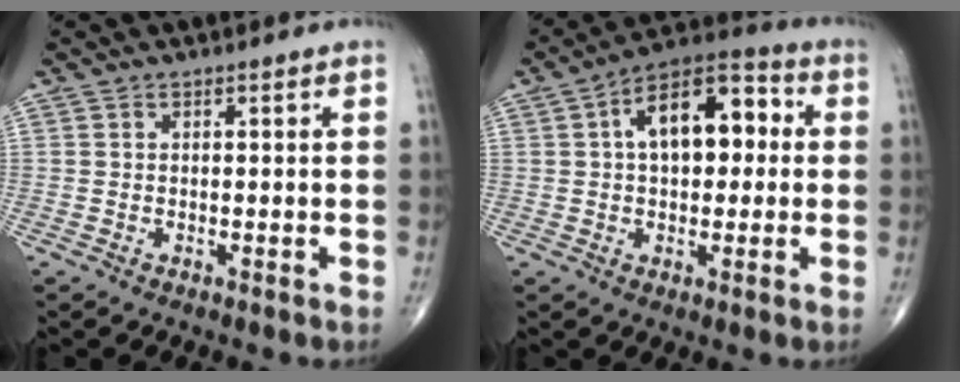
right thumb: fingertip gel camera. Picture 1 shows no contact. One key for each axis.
{"total": 14.0, "fx": 2.3, "fy": 7.8, "fz": 11.4, "tx": -0.157, "ty": 0.033, "tz": 0.026}